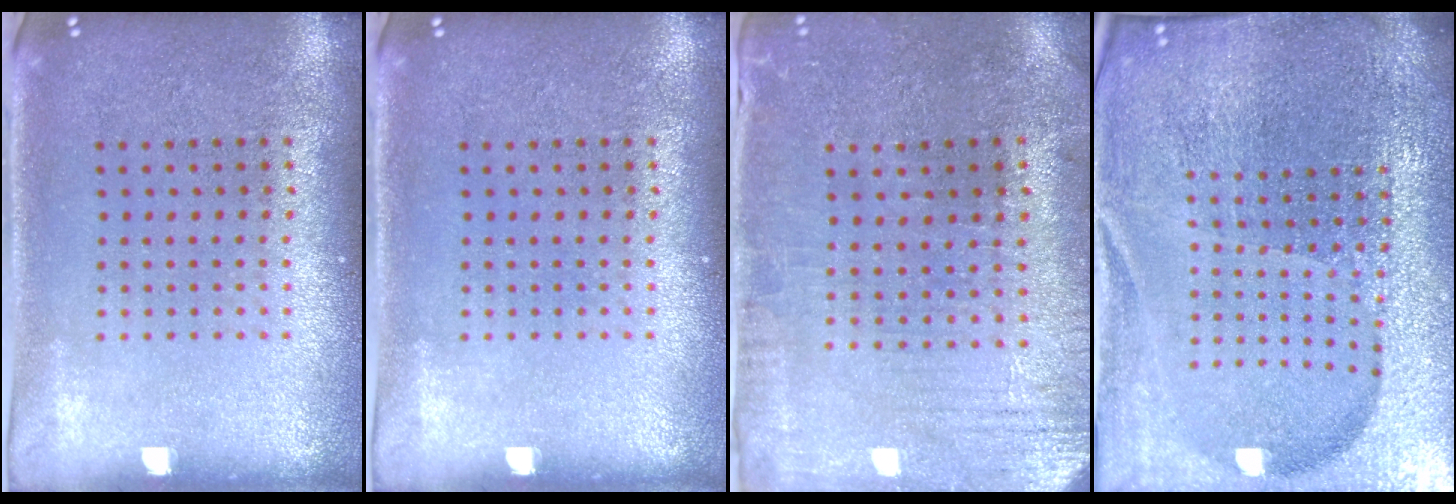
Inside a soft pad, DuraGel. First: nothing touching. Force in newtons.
{"total": 0.0}
{"total": 0.5, "press": 0.3, "slide": 0.4}
{"total": 6.1, "press": 5.4, "slide": 2.9}